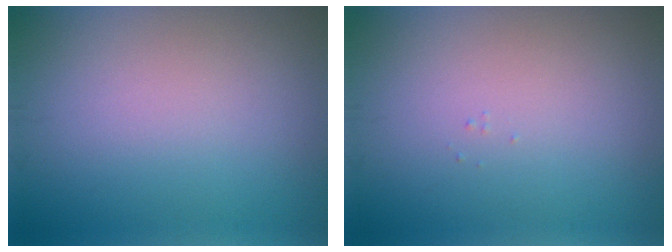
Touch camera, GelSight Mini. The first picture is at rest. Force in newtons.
{"total": 0.0}